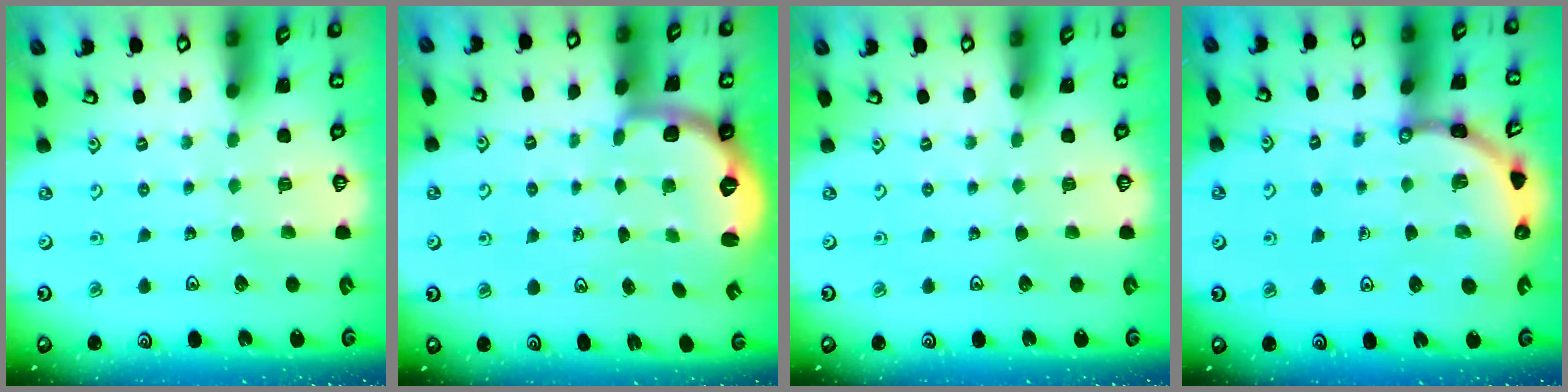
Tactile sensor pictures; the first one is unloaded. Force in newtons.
{"total": 2.6, "press": 1.6, "slide": 2.1}
{"total": 0.0}
{"total": 8.1, "press": 8.1, "slide": 1.0}